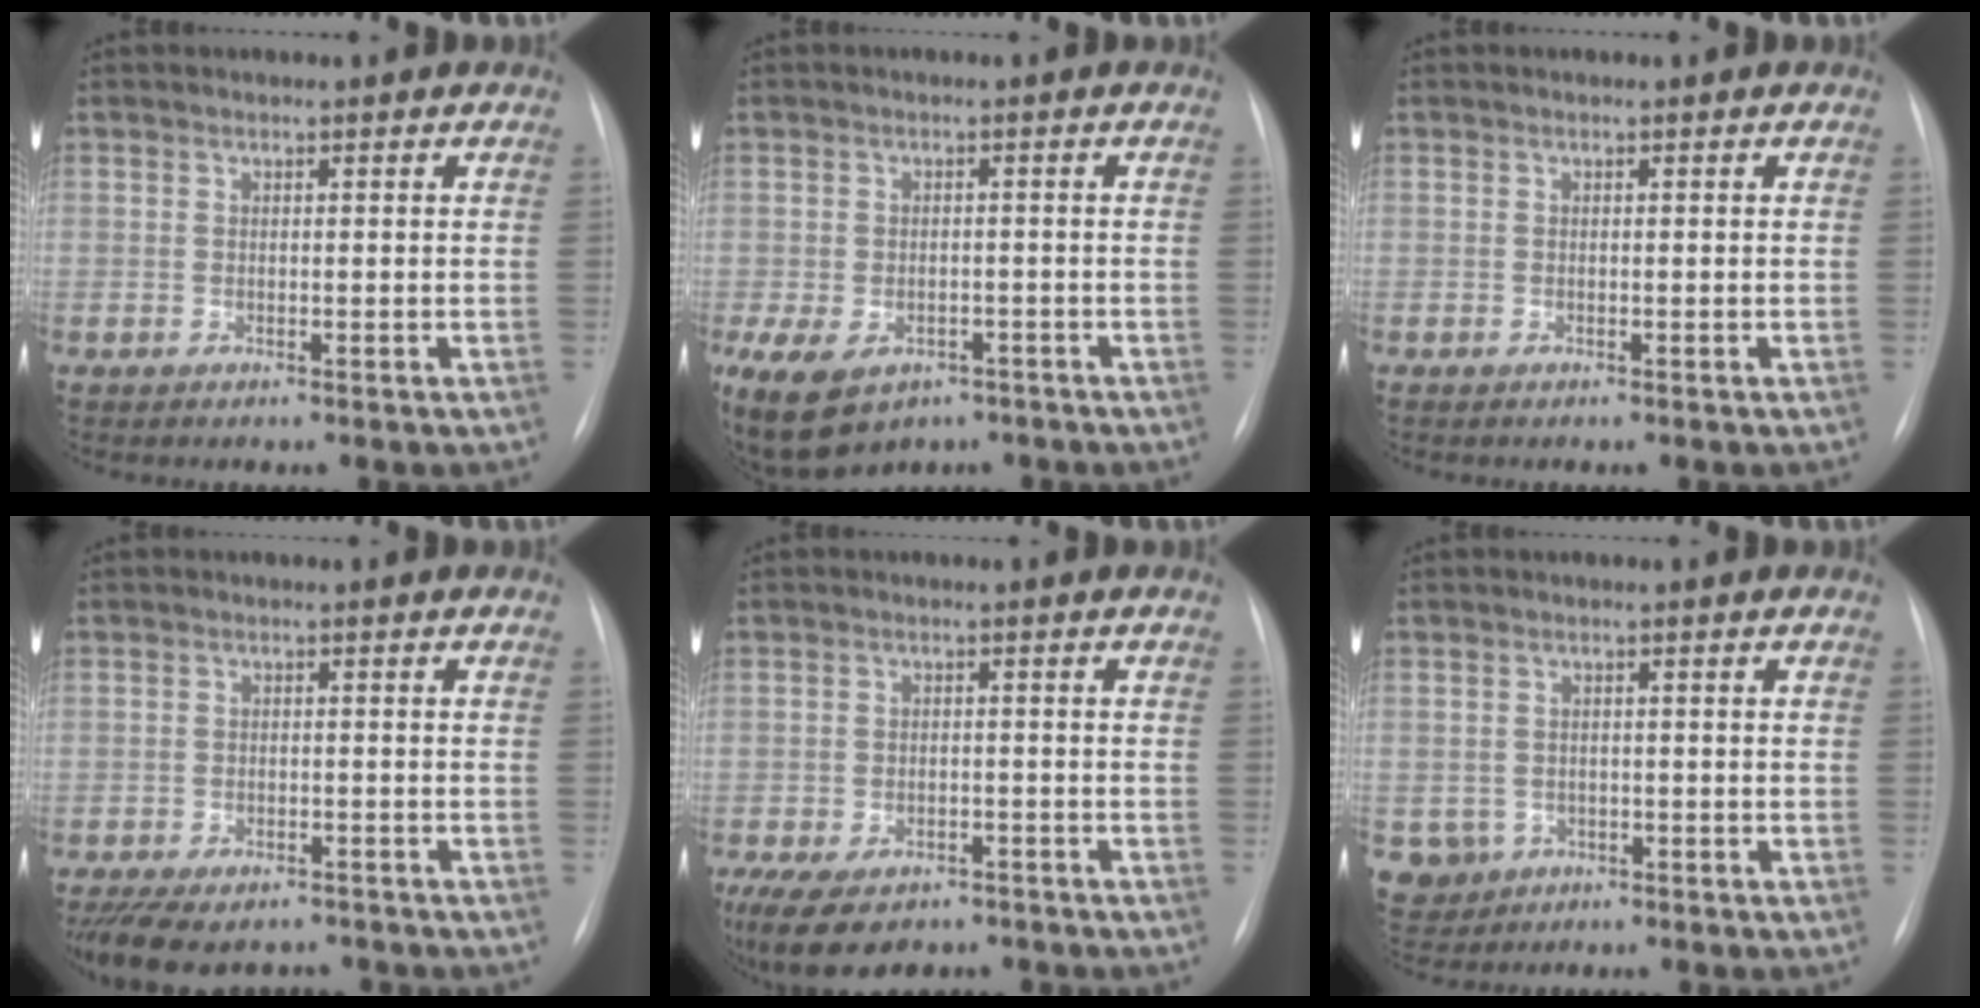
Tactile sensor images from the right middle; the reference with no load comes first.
{"total": 14.4, "force": [-7.8, 9.8, 7.2], "torque": [-0.183, -0.005, -0.105]}
{"total": 0.0}
{"total": 11.8, "force": [-9.5, 5.2, 4.6], "torque": [-0.098, -0.005, -0.128]}
{"total": 12.2, "force": [-8.3, 6.8, 5.7], "torque": [-0.131, -0.005, -0.116]}
{"total": 4.5, "force": [-1.8, 4.1, 0.3], "torque": [-0.008, 0.007, -0.025]}